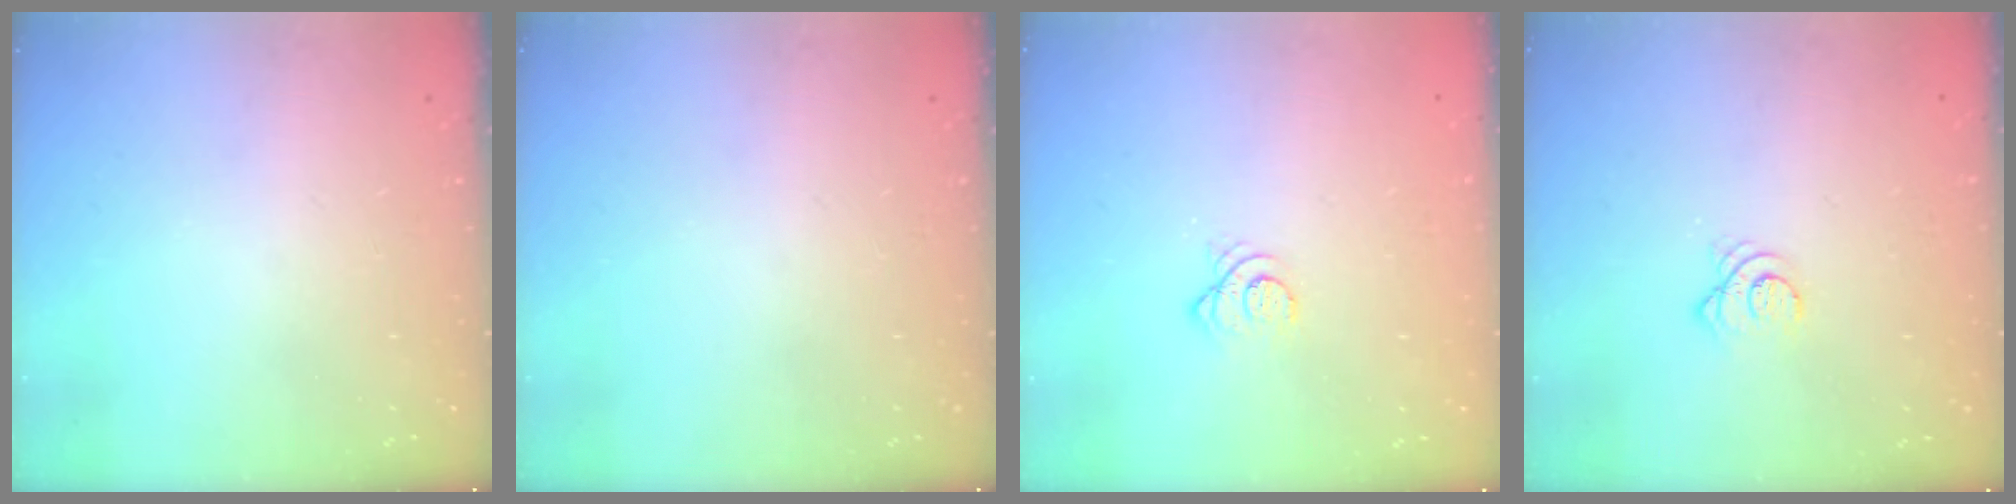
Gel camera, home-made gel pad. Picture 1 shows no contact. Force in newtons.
{"total": 0.0}
{"total": 3.1, "press": 3.1, "slide": 0.1}
{"total": 3.1, "press": 3.1, "slide": 0.2}